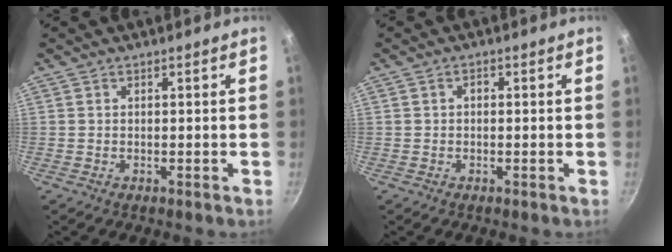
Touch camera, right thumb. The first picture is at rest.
{"total": 1.0, "force": [0.0, 0.7, 0.7], "torque": [-0.012, 0.007, -0.001]}